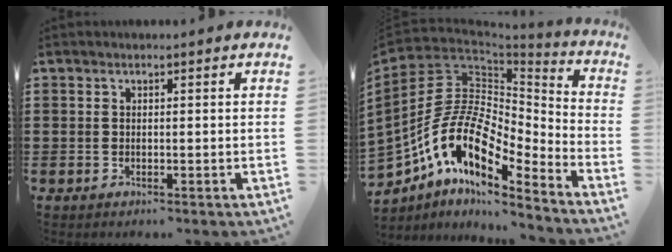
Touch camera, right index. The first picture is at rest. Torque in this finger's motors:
{"motor_torque": [2.14, 0.00, 0.48, 0.21]}